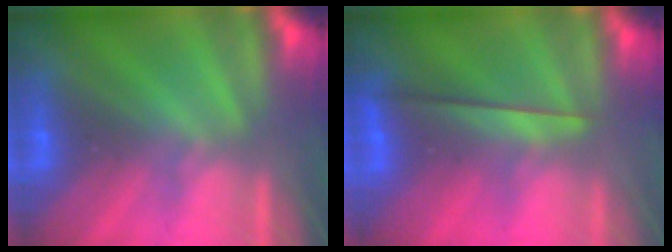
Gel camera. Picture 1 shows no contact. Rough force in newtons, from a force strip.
{"total": 2.2}